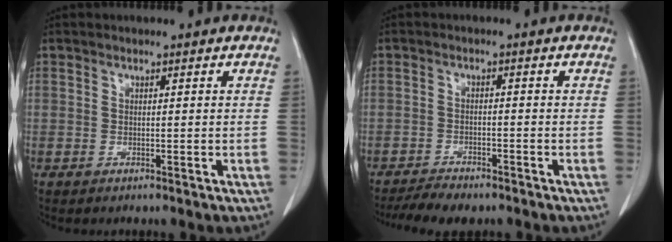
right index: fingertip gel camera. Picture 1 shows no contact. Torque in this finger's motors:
{"motor_torque": [0.45, -0.30, 0.20, 0.05]}